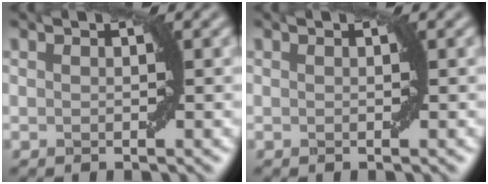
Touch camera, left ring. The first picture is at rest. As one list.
[{"total": 0.0}]